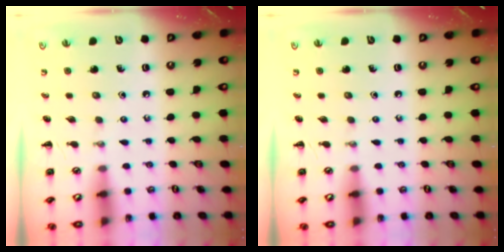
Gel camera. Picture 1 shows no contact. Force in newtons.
{"total": 0.0}